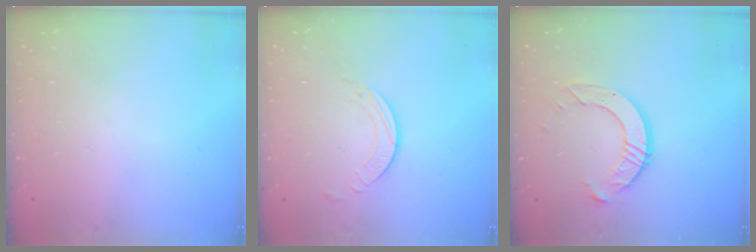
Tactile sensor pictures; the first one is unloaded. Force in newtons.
{"total": 1.9, "press": 1.9, "slide": 0.2}
{"total": 9.1, "press": 9.0, "slide": 0.7}